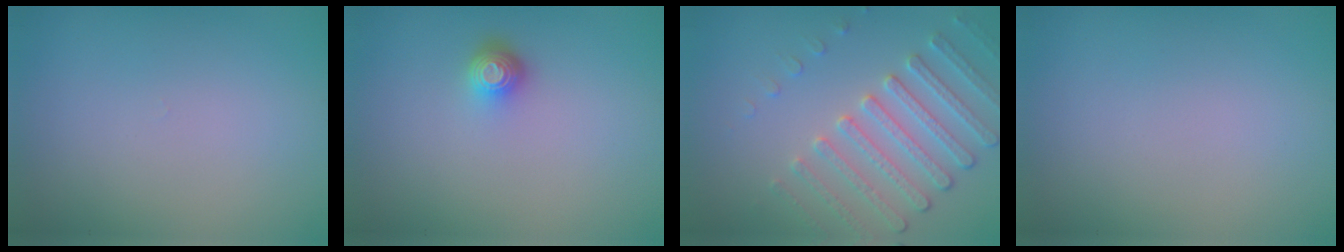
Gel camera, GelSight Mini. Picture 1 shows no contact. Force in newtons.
{"total": 1.7, "press": 1.3, "slide": 1.1}
{"total": 4.0, "press": 3.7, "slide": 1.4}
{"total": 0.0}